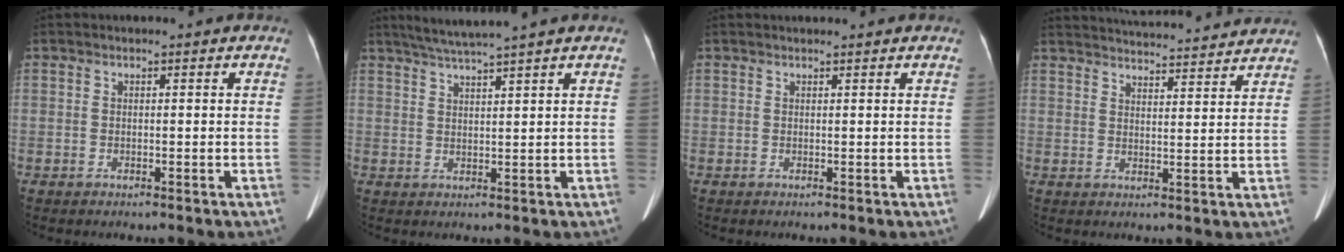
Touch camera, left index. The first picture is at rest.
{"total": 6.0, "force": [5.1, -1.3, 2.8], "torque": [-0.051, 0.017, 0.090]}
{"total": 2.1, "force": [2.0, -0.1, 0.6], "torque": [-0.007, 0.018, 0.029]}
{"total": 19.2, "force": [18.3, 2.2, 5.2], "torque": [-0.082, 0.016, 0.241]}